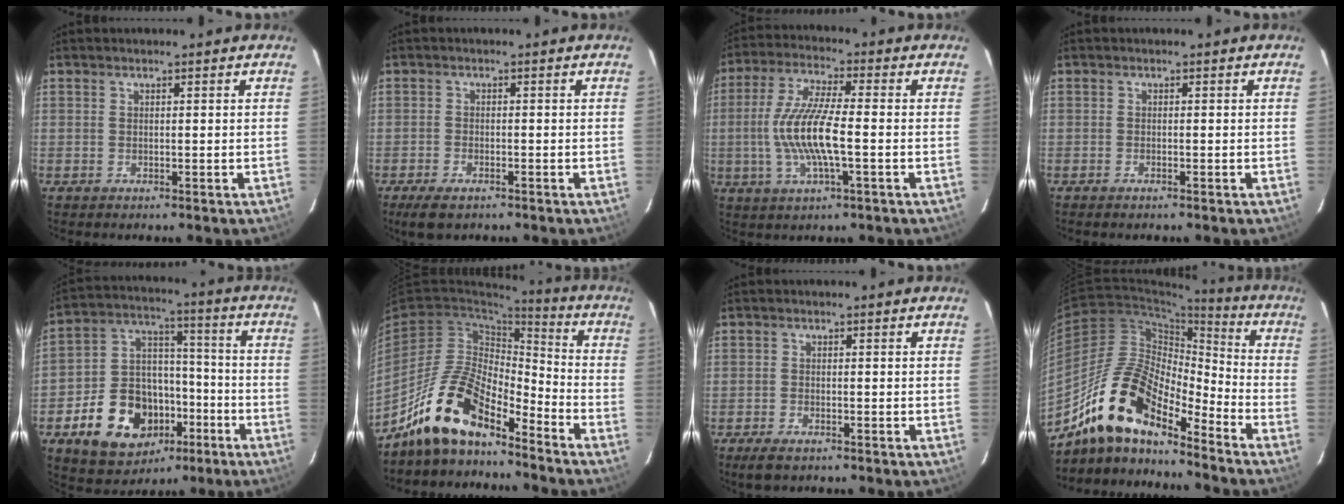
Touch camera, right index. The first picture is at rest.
{"total": 4.5, "force": [-3.2, 1.9, 2.6], "torque": [-0.069, -0.013, -0.057]}
{"total": 11.9, "force": [-1.9, 2.1, 11.6], "torque": [-0.236, -0.002, -0.037]}
{"total": 0.8, "force": [-0.6, 0.2, 0.4], "torque": [-0.010, 0.001, -0.013]}
{"total": 18.3, "force": [-8.3, 13.2, 9.5], "torque": [-0.207, 0.041, -0.112]}
{"total": 14.9, "force": [-11.7, 4.8, 7.9], "torque": [-0.159, 0.007, -0.224]}
{"total": 3.5, "force": [-2.6, 1.3, 1.9], "torque": [-0.051, -0.010, -0.047]}
{"total": 17.4, "force": [-12.9, 5.6, 10.2], "torque": [-0.184, -0.002, -0.255]}